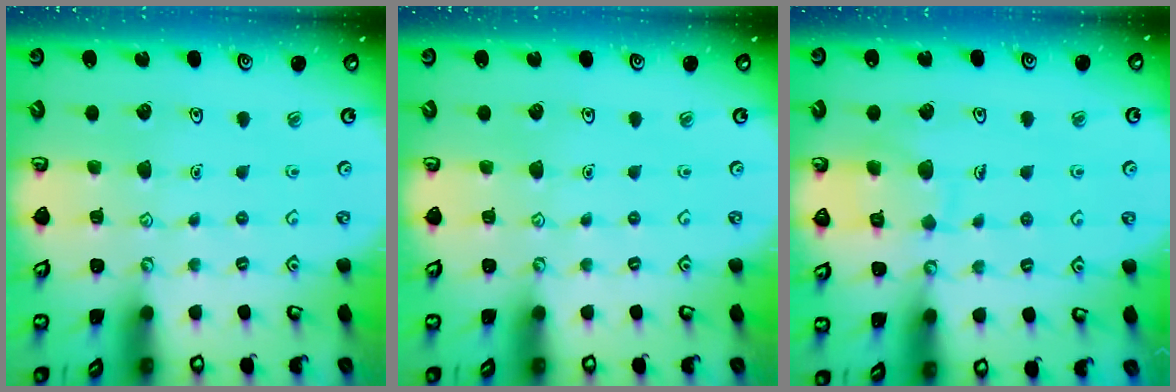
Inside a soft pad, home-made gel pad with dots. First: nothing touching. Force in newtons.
{"total": 0.0}
{"total": 8.3, "press": 8.3, "slide": 0.8}